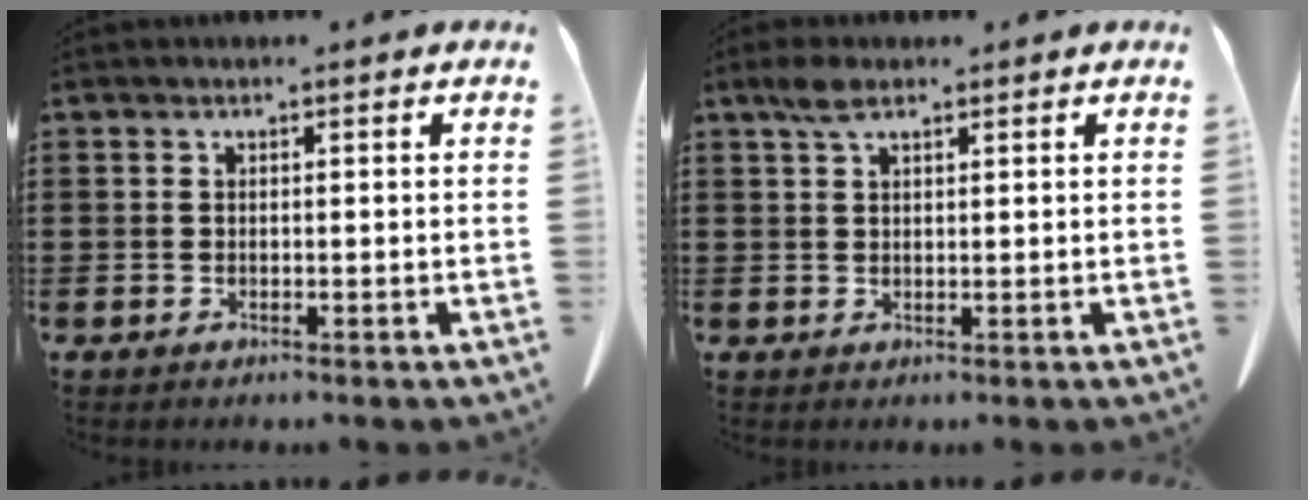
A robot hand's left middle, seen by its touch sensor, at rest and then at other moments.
{"total": 2.9, "force": [1.6, 1.2, 2.1], "torque": [-0.047, 0.004, 0.029]}